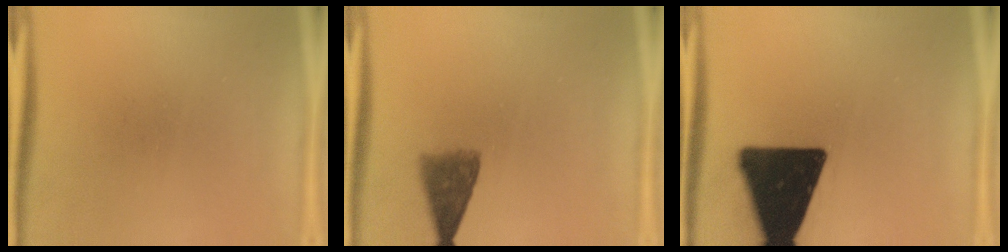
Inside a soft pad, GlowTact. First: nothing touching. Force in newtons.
{"total": 4.2}
{"total": 20.1}